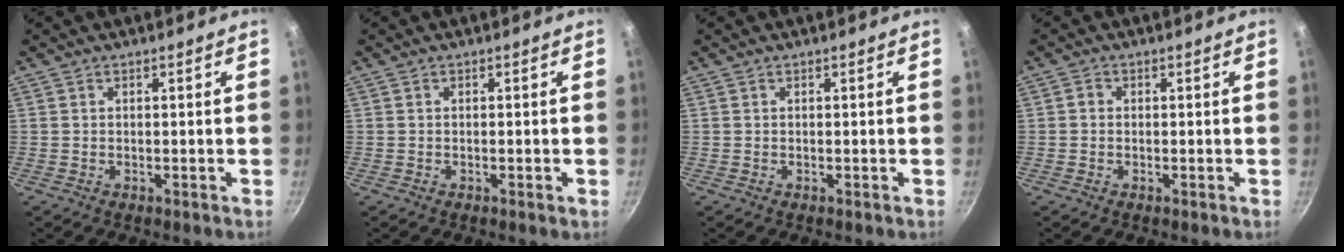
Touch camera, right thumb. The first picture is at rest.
{"total": 0.7, "force": [-0.3, 0.0, 0.6], "torque": [-0.011, 0.001, -0.008]}
{"total": 0.0}
{"total": 1.0, "force": [-0.2, 0.9, 0.4], "torque": [-0.006, 0.005, -0.005]}